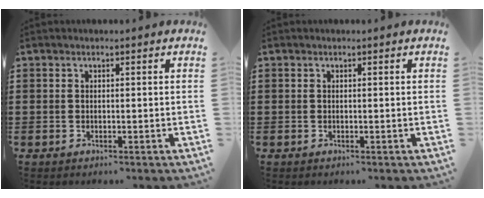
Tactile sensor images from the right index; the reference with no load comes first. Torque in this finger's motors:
{"motor_torque": [-0.09, 0.01, 0.00, -0.01]}